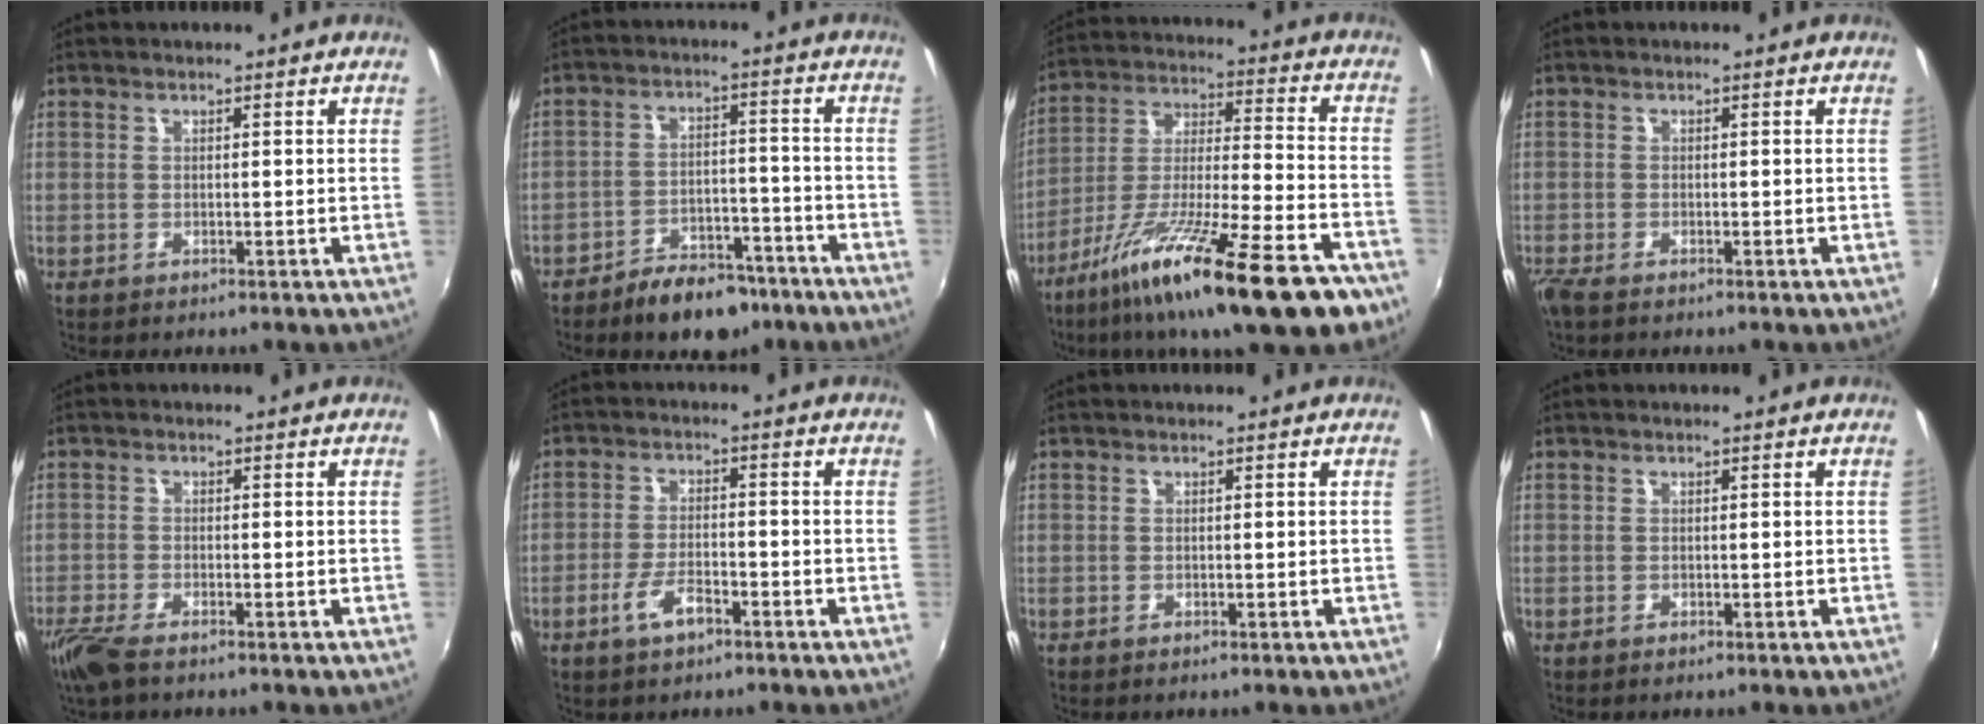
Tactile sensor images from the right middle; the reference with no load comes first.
{"total": 10.0, "force": [-7.6, 4.8, 4.3], "torque": [-0.082, 0.016, -0.106]}
{"total": 25.2, "force": [-16.1, 4.6, 18.7], "torque": [-0.325, -0.062, -0.259]}
{"total": 1.9, "force": [-1.5, 0.4, 1.1], "torque": [-0.026, -0.007, -0.034]}
{"total": 5.4, "force": [-4.1, 1.3, 3.3], "torque": [-0.089, -0.017, -0.082]}
{"total": 5.4, "force": [-3.2, 1.9, 3.8], "torque": [-0.083, -0.003, -0.059]}
{"total": 0.0}
{"total": 0.0}